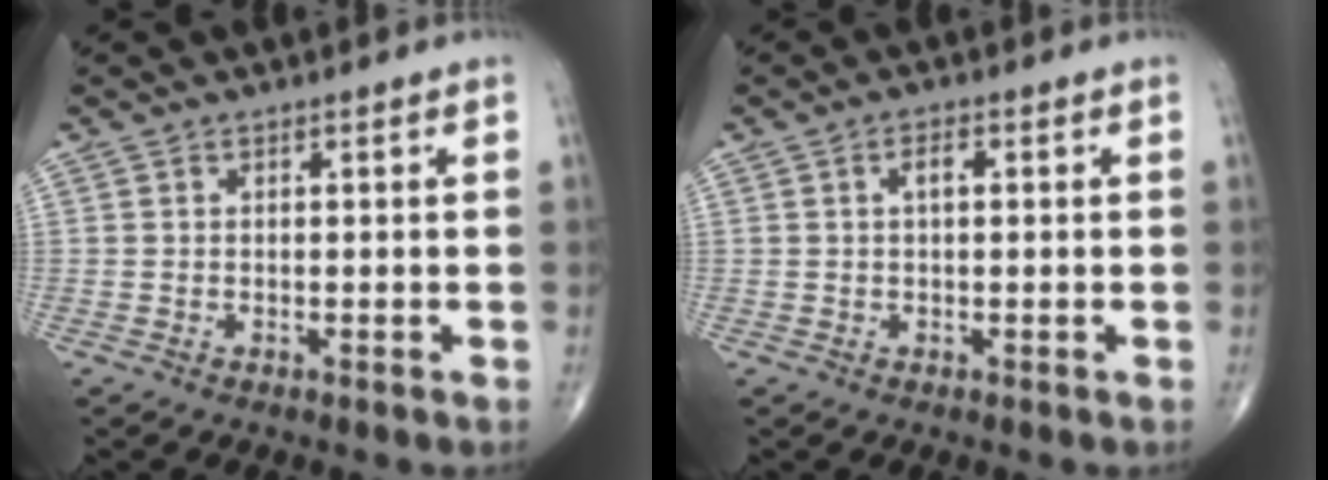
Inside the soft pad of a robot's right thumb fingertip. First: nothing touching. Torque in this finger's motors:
{"motor_torque": [0.05, 1.15, 0.47, 0.38, 0.09]}